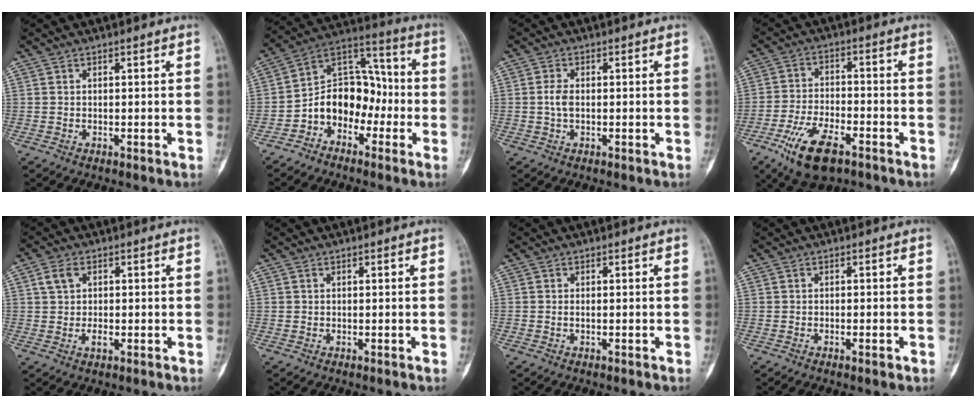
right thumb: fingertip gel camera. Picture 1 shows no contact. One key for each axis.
{"total": 12.6, "fx": -4.1, "fy": 9.4, "fz": 7.3, "tx": -0.082, "ty": 0.071, "tz": -0.082}
{"total": 2.6, "fx": -0.1, "fy": 1.4, "fz": 2.1, "tx": -0.046, "ty": 0.000, "tz": -0.009}
{"total": 12.0, "fx": -6.6, "fy": 5.4, "fz": 8.4, "tx": -0.153, "ty": 0.018, "tz": -0.115}
{"total": 4.4, "fx": 0.7, "fy": 3.0, "fz": 3.1, "tx": -0.057, "ty": 0.001, "tz": 0.011}
{"total": 0.0}
{"total": 0.8, "fx": -0.1, "fy": 0.3, "fz": 0.7, "tx": -0.017, "ty": 0.003, "tz": 0.000}
{"total": 1.2, "fx": -0.6, "fy": 0.4, "fz": 0.9, "tx": -0.015, "ty": 0.001, "tz": -0.007}